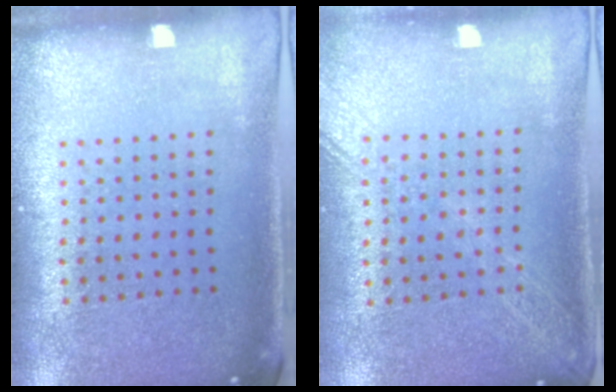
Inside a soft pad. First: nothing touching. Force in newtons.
{"total": 1.6, "press": 1.5, "slide": 0.6}